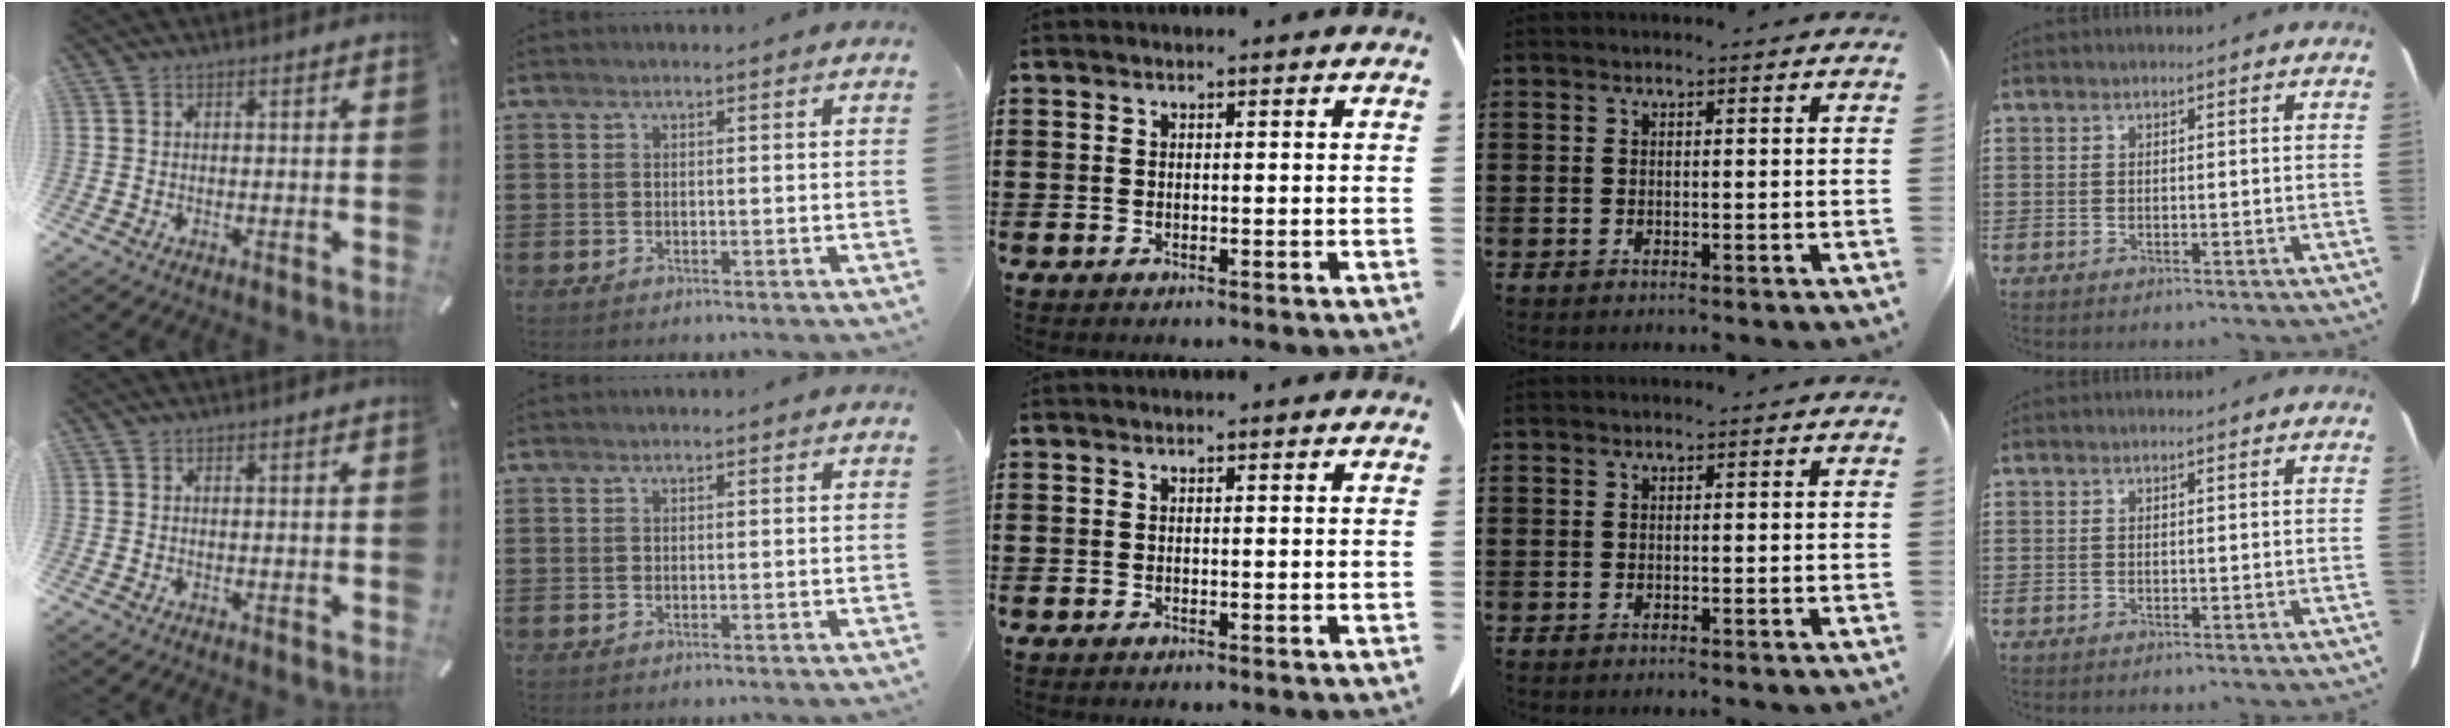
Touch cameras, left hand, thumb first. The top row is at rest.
{}